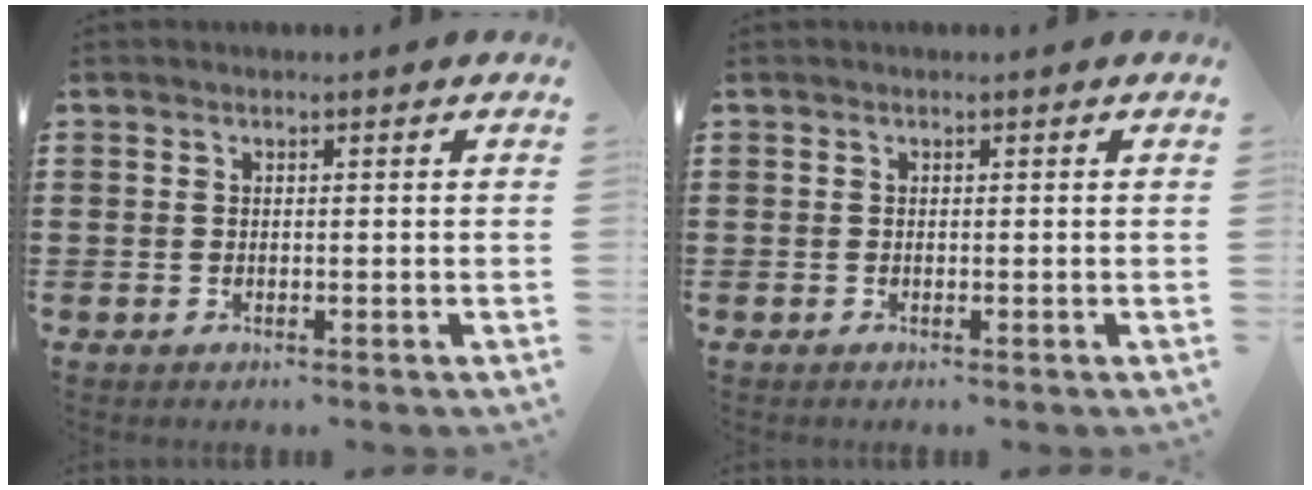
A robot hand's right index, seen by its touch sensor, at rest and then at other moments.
{"total": 0.0}